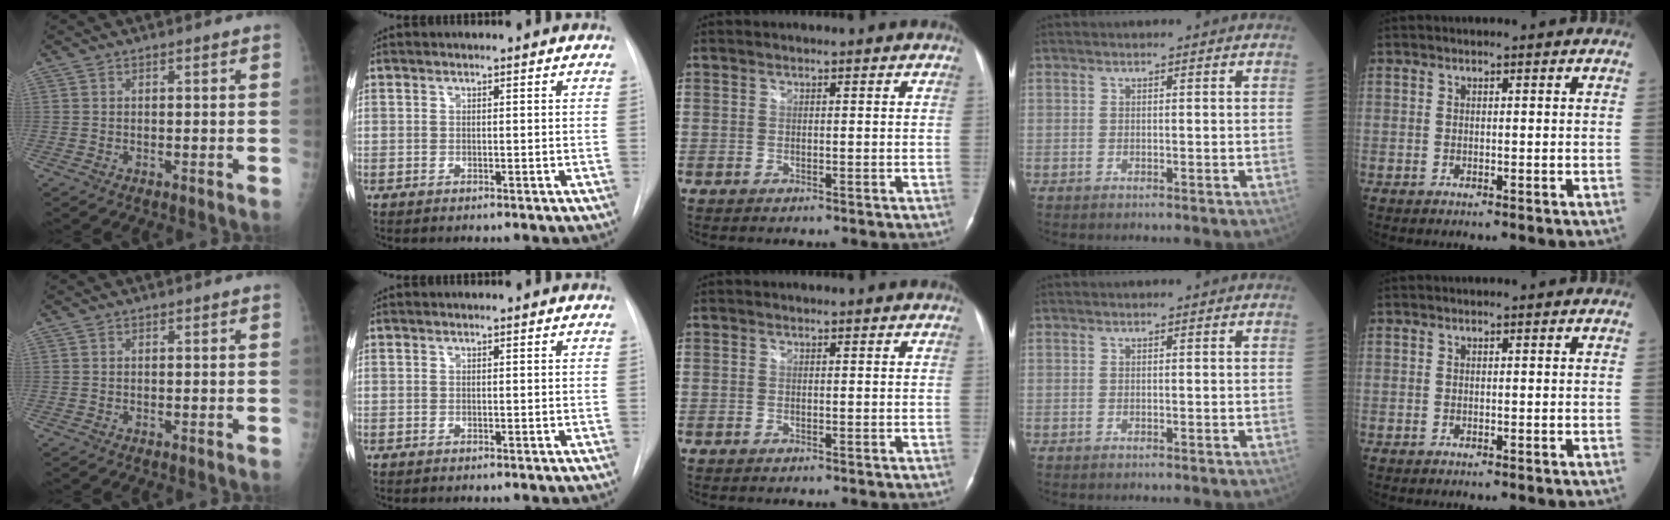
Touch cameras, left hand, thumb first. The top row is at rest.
{}